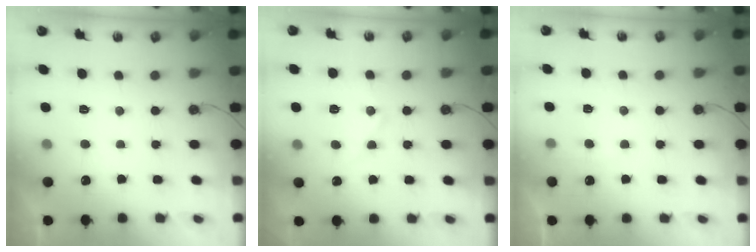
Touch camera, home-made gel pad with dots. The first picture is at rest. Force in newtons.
{"total": 9.3, "press": 9.3, "slide": 0.7}
{"total": 3.3, "press": 3.3, "slide": 0.4}